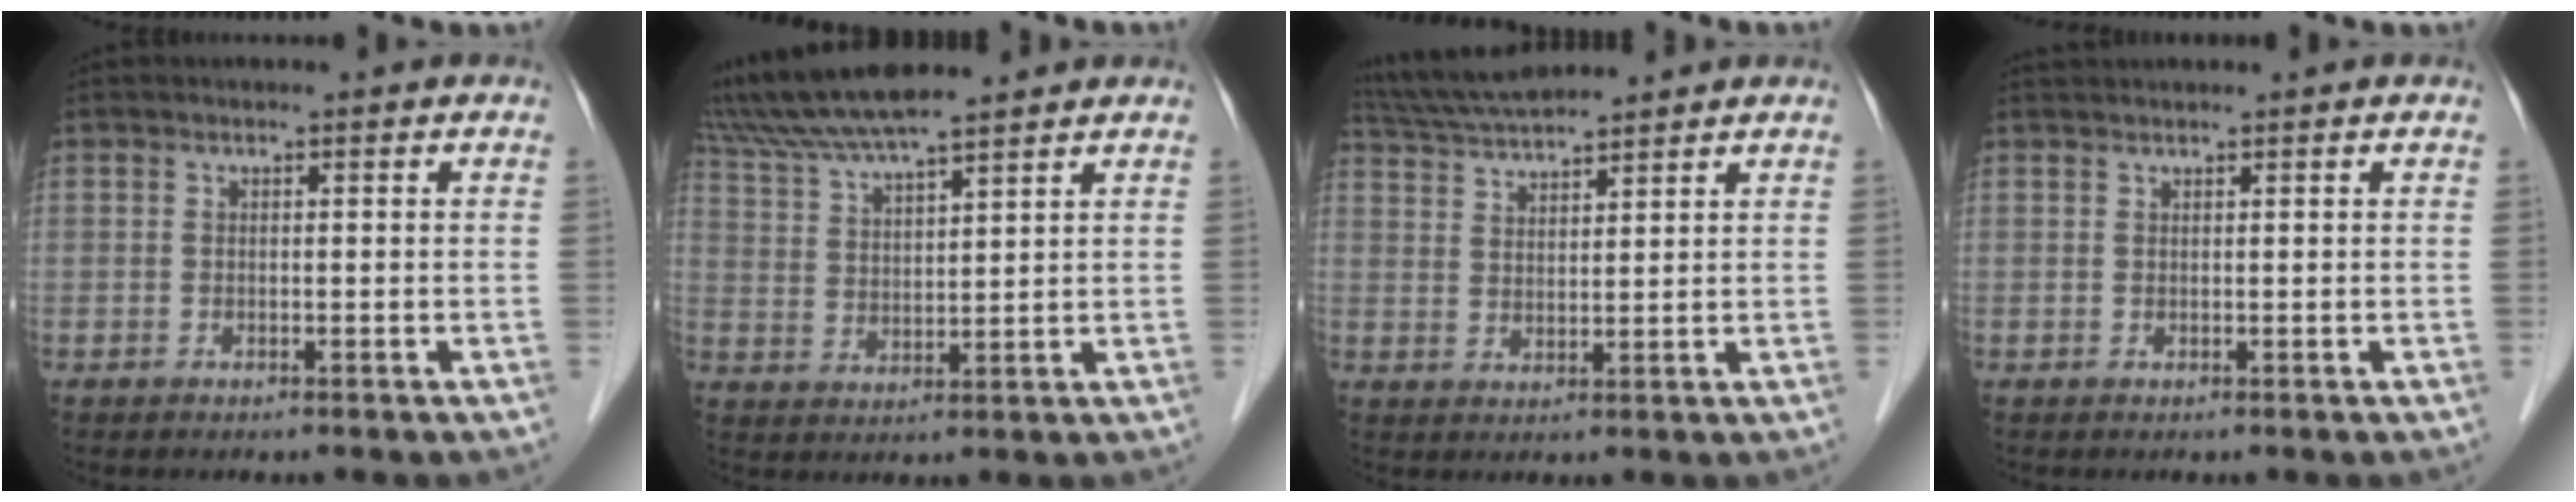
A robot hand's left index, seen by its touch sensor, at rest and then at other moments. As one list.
[{"total": 12.5, "force": [11.0, 0.5, 5.9], "torque": [-0.115, 0.031, 0.200]}, {"total": 9.1, "force": [8.5, 0.4, 3.4], "torque": [-0.070, 0.032, 0.155]}, {"total": 1.8, "force": [1.6, -0.1, 0.6], "torque": [-0.007, 0.024, 0.035]}]